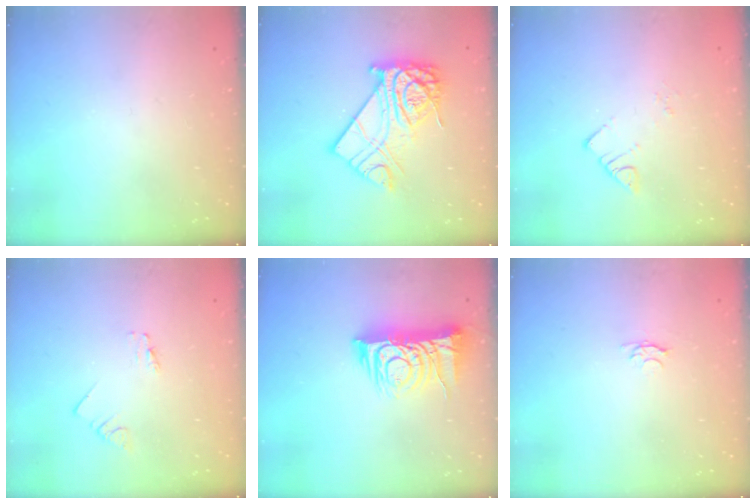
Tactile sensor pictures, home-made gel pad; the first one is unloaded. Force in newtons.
{"total": 15.8, "press": 15.7, "slide": 1.3}
{"total": 2.6, "press": 2.6, "slide": 0.1}
{"total": 0.0}
{"total": 12.2, "press": 12.1, "slide": 1.3}
{"total": 3.3, "press": 3.2, "slide": 0.5}